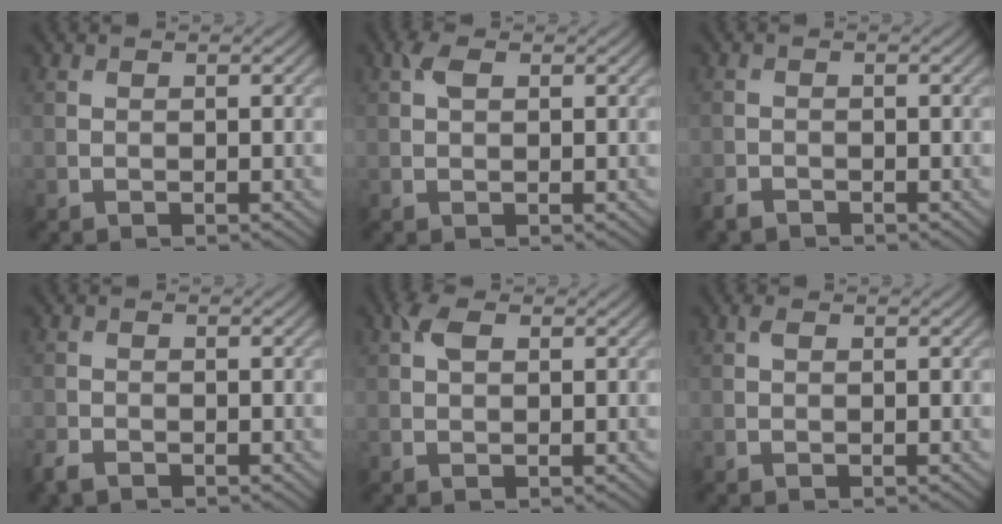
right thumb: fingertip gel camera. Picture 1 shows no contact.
{"total": 1.8, "force": [0.7, 1.0, 1.4], "torque": [-0.030, 0.005, 0.010]}
{"total": 1.6, "force": [-1.4, 0.6, 0.4], "torque": [-0.011, -0.004, -0.033]}
{"total": 1.8, "force": [-1.5, 0.8, 0.8], "torque": [-0.022, -0.006, -0.036]}
{"total": 2.4, "force": [0.9, 1.3, 1.8], "torque": [-0.041, 0.007, 0.014]}
{"total": 0.7, "force": [0.3, 0.3, 0.5], "torque": [-0.012, 0.002, 0.004]}